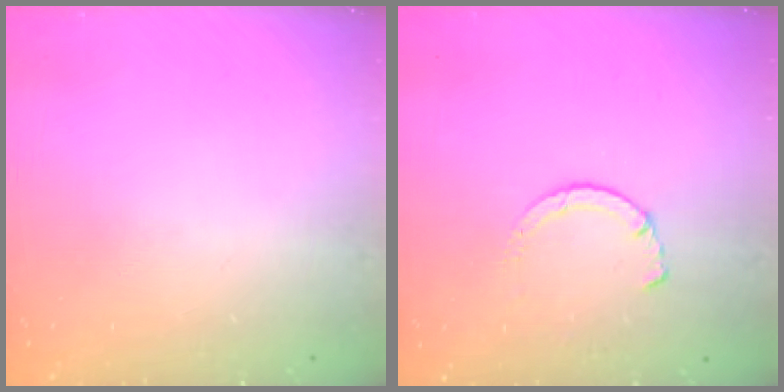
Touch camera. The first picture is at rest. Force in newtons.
{"total": 1.5, "press": 1.5, "slide": 0.3}